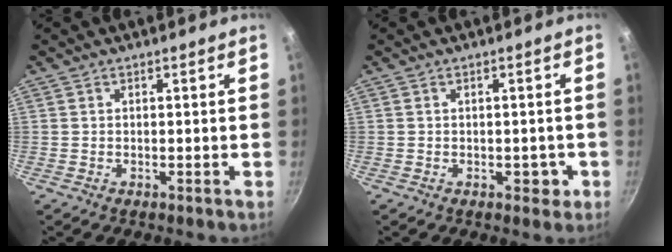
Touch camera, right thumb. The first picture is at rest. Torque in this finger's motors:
{"motor_torque": [0.36, 0.68, -0.26, 0.04, 0.13]}